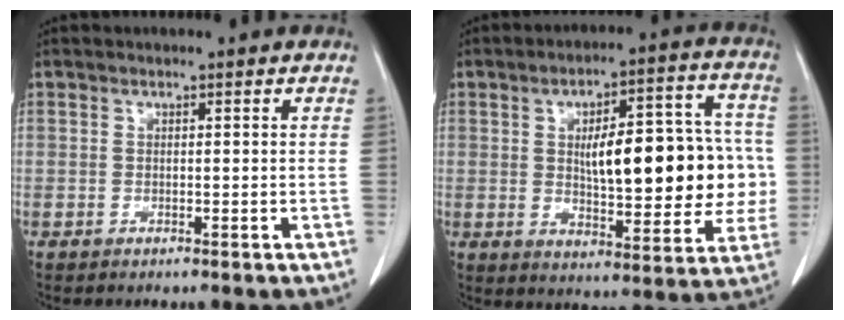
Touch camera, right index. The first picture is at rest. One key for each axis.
{"total": 17.7, "fx": 0.8, "fy": 6.4, "fz": 16.5, "tx": -0.220, "ty": 0.034, "tz": 0.024}